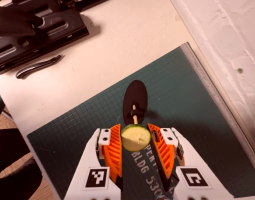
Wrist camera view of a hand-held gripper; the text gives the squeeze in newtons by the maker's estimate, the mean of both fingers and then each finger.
{"total": 8.6, "left": 8.4, "right": 8.8}